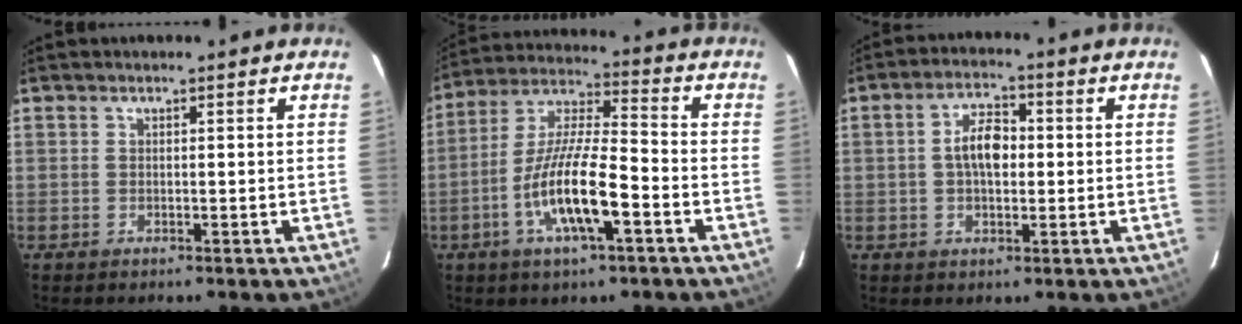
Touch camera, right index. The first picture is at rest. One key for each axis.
{"total": 14.0, "fx": -5.5, "fy": 3.0, "fz": 12.5, "tx": -0.253, "ty": -0.007, "tz": -0.107}
{"total": 6.3, "fx": 0.2, "fy": 3.4, "fz": 5.2, "tx": -0.096, "ty": 0.015, "tz": 0.005}